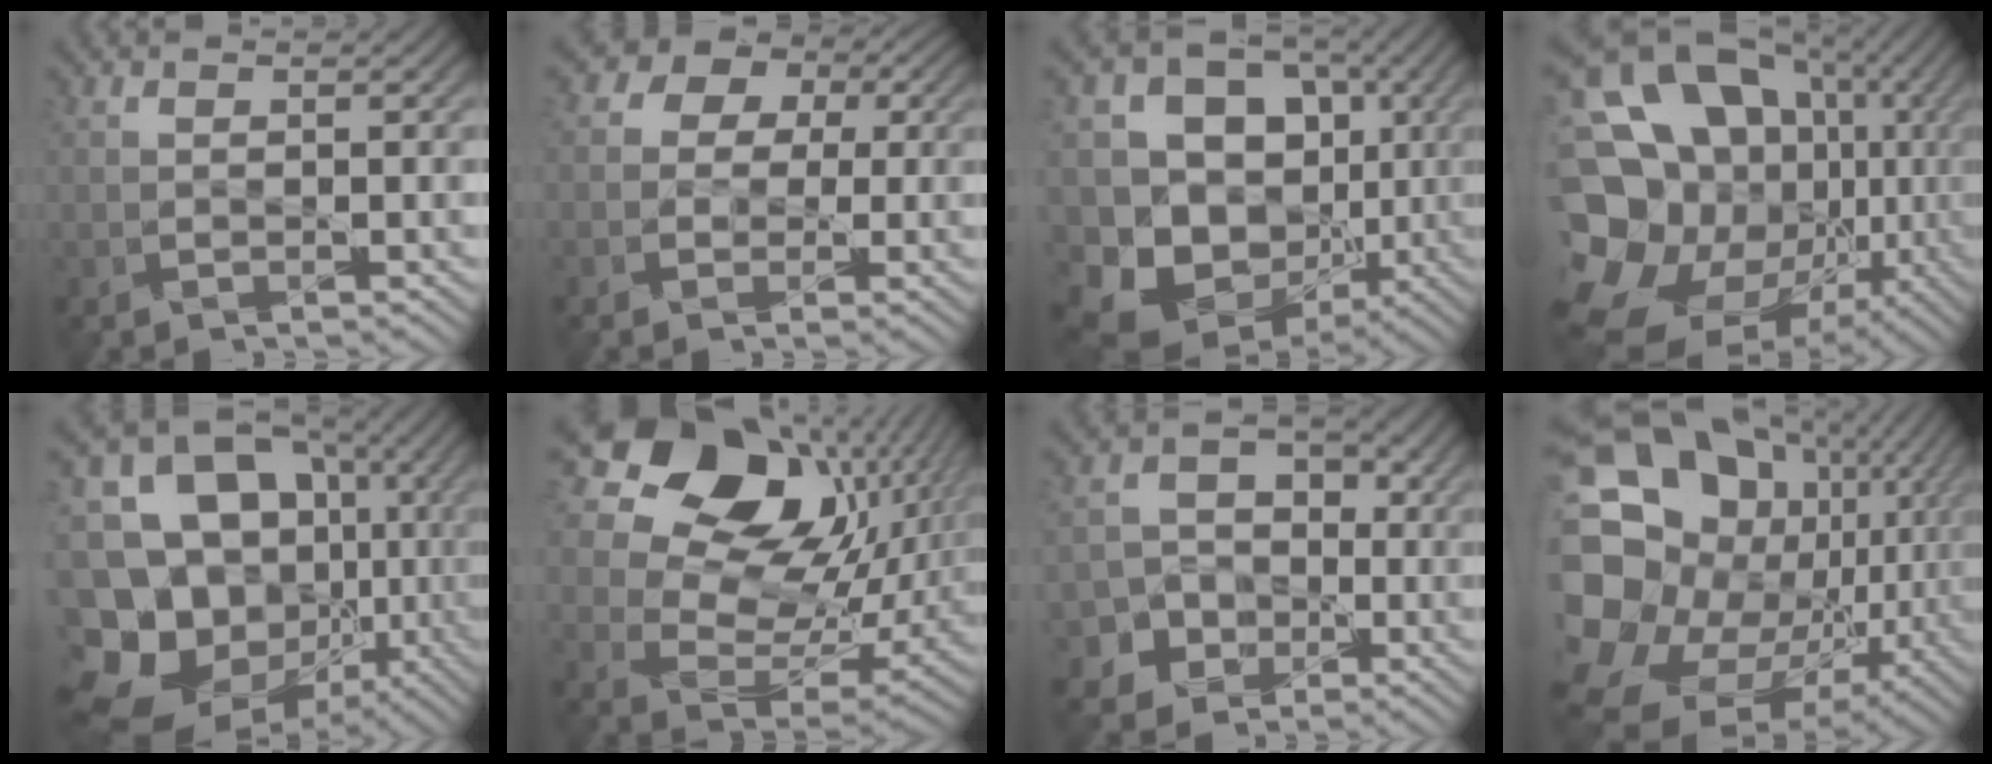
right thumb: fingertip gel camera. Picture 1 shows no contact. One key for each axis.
{"total": 7.6, "fx": 1.4, "fy": 6.7, "fz": 3.1, "tx": -0.081, "ty": 0.029, "tz": -0.011}
{"total": 16.8, "fx": -2.3, "fy": 14.4, "fz": 8.3, "tx": -0.188, "ty": -0.018, "tz": -0.030}
{"total": 21.0, "fx": -2.4, "fy": 16.9, "fz": 12.3, "tx": -0.289, "ty": -0.011, "tz": -0.032}
{"total": 21.6, "fx": -4.5, "fy": 17.7, "fz": 11.6, "tx": -0.269, "ty": 0.006, "tz": -0.090}
{"total": 19.5, "fx": 8.8, "fy": 13.5, "fz": 11.0, "tx": -0.233, "ty": 0.029, "tz": 0.176}
{"total": 8.2, "fx": -2.1, "fy": 7.6, "fz": 2.1, "tx": -0.056, "ty": 0.000, "tz": -0.063}
{"total": 18.8, "fx": -1.3, "fy": 14.4, "fz": 12.0, "tx": -0.273, "ty": -0.032, "tz": 0.017}